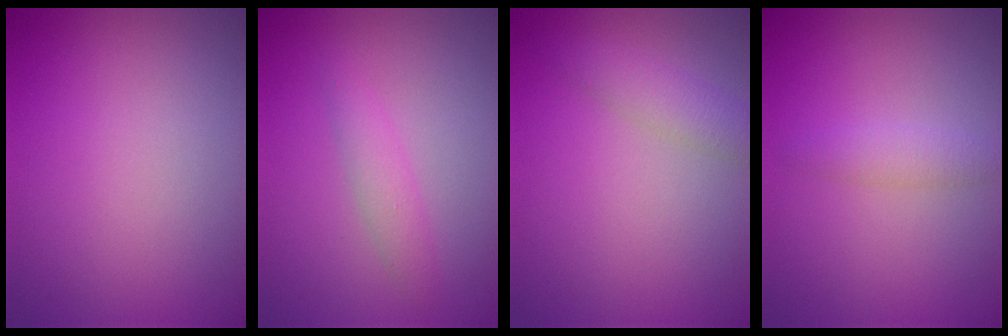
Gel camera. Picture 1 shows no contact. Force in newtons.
{"total": 1.6, "press": 1.6, "slide": 0.1}
{"total": 2.2, "press": 2.2, "slide": 0.1}
{"total": 1.5, "press": 1.5, "slide": 0.0}